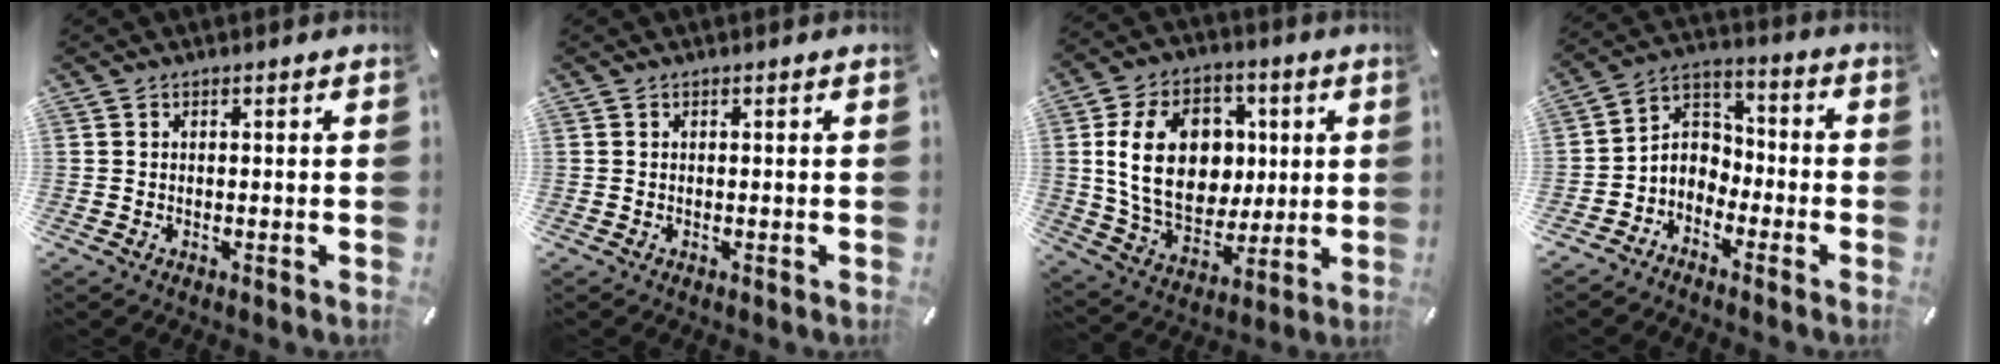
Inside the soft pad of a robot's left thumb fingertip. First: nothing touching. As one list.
[{"total": 0.0}, {"total": 19.2, "force": [2.7, 14.4, 12.4], "torque": [-0.228, 0.005, 0.051]}, {"total": 5.8, "force": [-3.4, 4.6, 0.6], "torque": [-0.023, 0.019, -0.070]}]